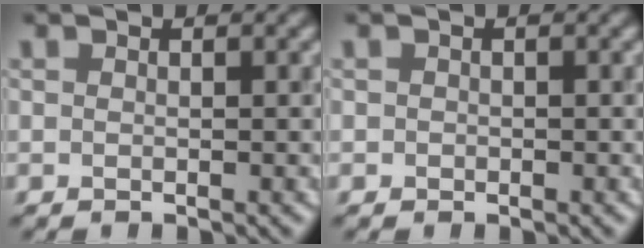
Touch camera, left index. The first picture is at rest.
{"total": 0.6, "force": [-0.2, 0.6, -0.1], "torque": [0.012, -0.003, -0.005]}